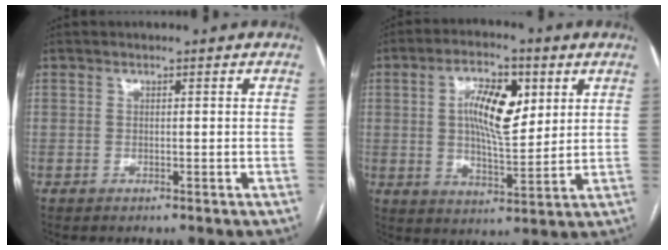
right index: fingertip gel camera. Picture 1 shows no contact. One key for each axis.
{"total": 10.7, "fx": 2.9, "fy": 3.9, "fz": 9.5, "tx": -0.169, "ty": 0.010, "tz": 0.049}